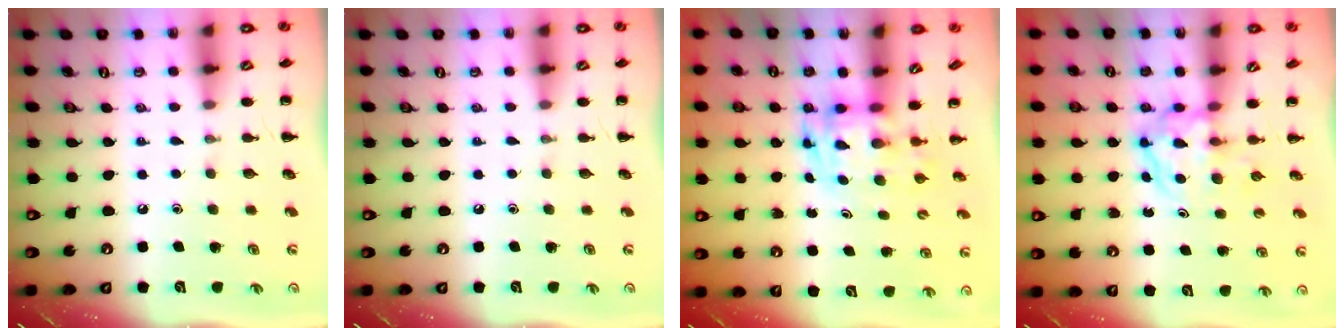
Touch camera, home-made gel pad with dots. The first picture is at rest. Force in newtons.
{"total": 0.0}
{"total": 3.4, "press": 3.3, "slide": 0.6}
{"total": 3.9, "press": 3.9, "slide": 0.5}